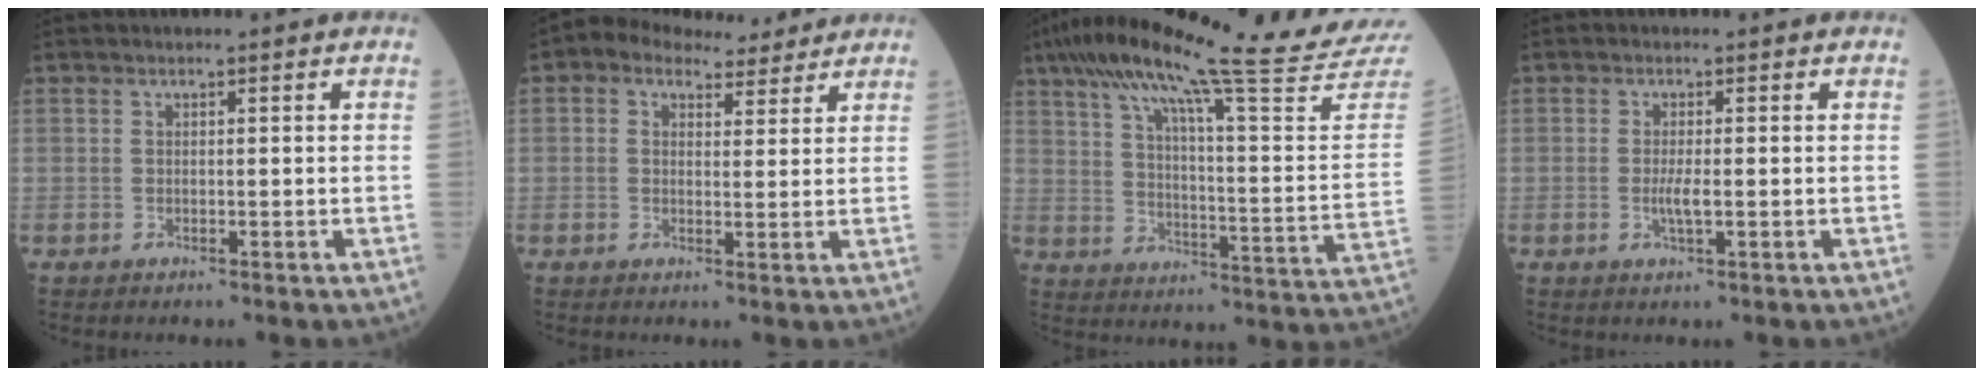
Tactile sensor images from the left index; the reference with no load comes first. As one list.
[{"total": 7.0, "force": [5.6, 3.5, 2.4], "torque": [-0.037, 0.025, 0.078]}, {"total": 29.5, "force": [25.5, -1.5, 14.7], "torque": [-0.242, -0.069, 0.340]}, {"total": 2.2, "force": [-0.5, 0.2, 2.1], "torque": [-0.046, -0.006, -0.009]}]